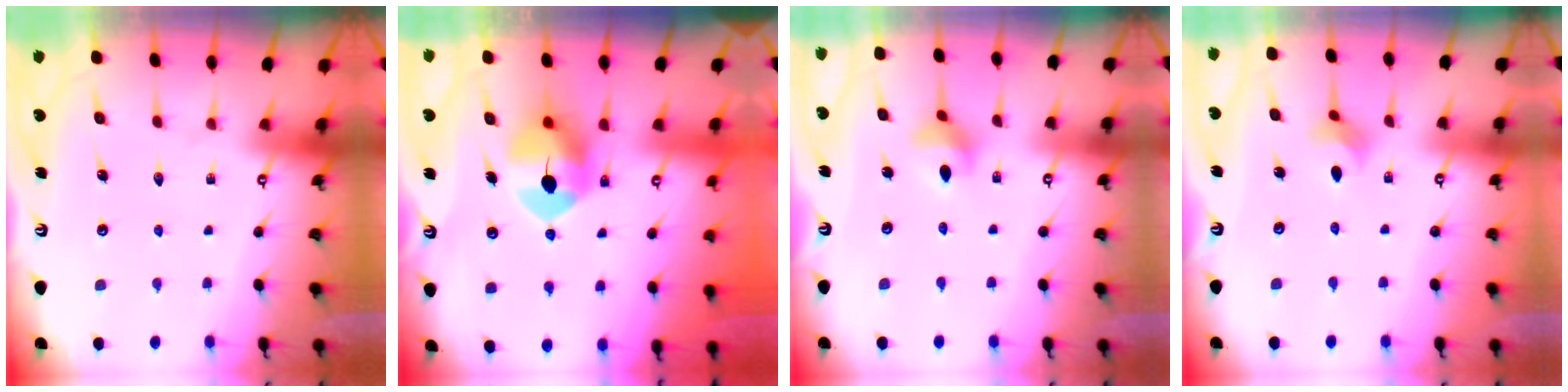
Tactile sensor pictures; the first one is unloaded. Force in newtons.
{"total": 9.2, "press": 9.1, "slide": 1.3}
{"total": 5.7, "press": 5.4, "slide": 1.8}
{"total": 2.6, "press": 2.6, "slide": 0.5}